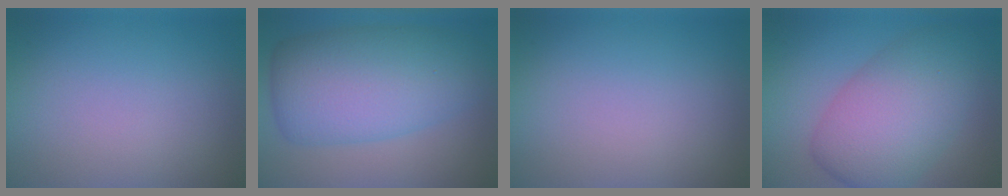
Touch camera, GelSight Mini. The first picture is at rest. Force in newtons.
{"total": 9.3, "press": 9.3, "slide": 0.1}
{"total": 0.0}
{"total": 8.4, "press": 8.4, "slide": 0.1}